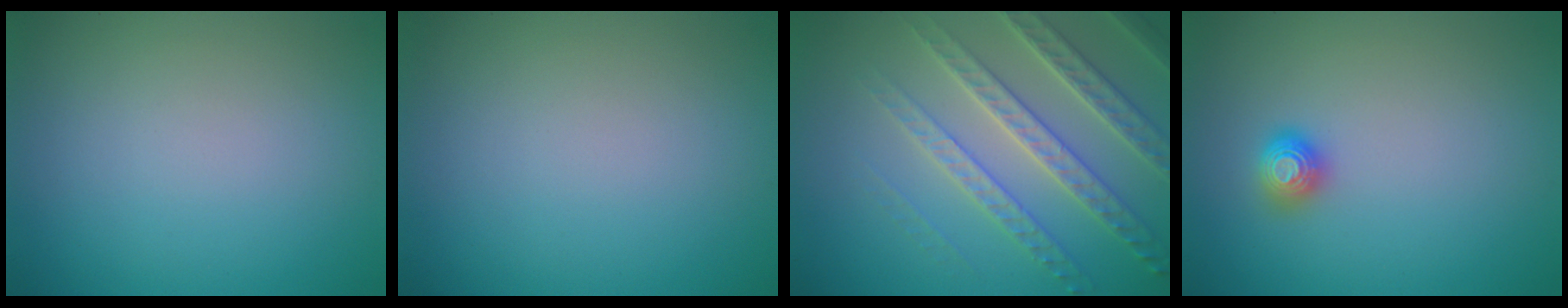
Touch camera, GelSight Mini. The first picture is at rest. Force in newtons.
{"total": 0.0}
{"total": 4.8, "press": 4.6, "slide": 1.3}
{"total": 1.4, "press": 1.4, "slide": 0.4}